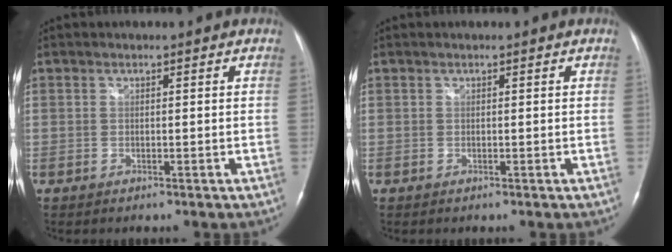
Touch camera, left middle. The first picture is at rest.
{"total": 0.0}